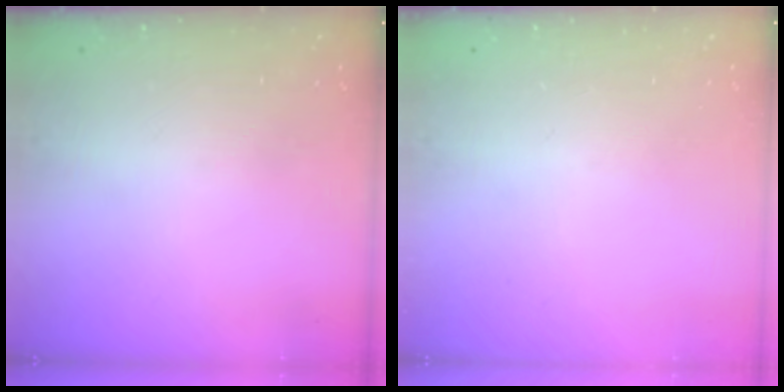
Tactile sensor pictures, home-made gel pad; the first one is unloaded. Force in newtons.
{"total": 0.0}